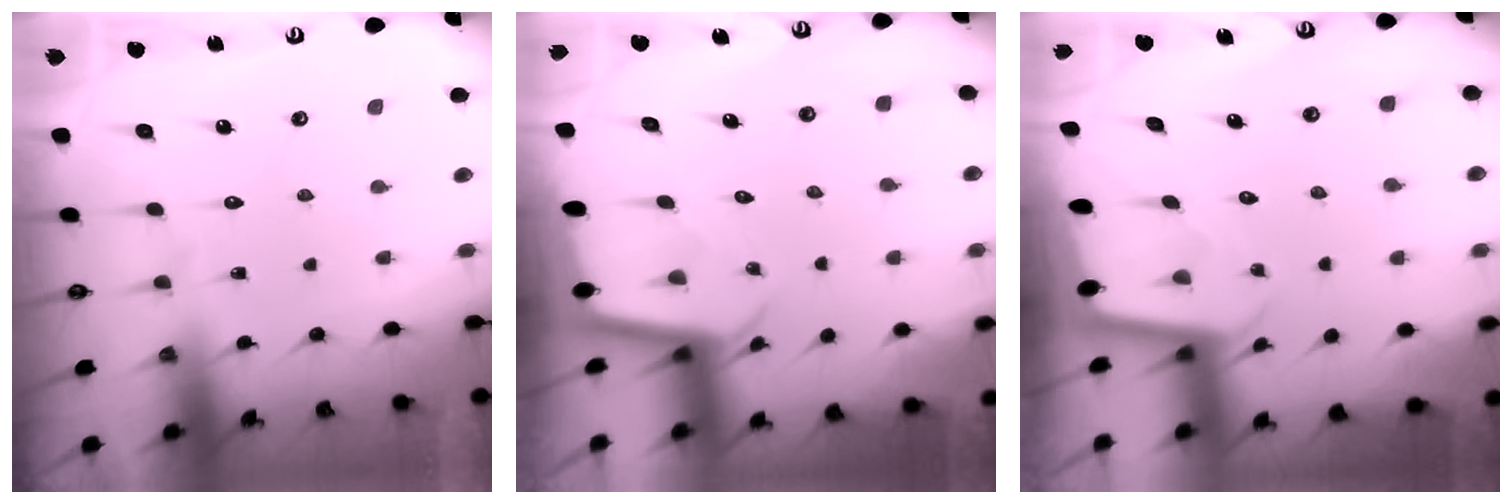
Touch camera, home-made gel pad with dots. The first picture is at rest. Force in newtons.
{"total": 2.2, "press": 2.2, "slide": 0.1}
{"total": 1.9, "press": 1.9, "slide": 0.1}